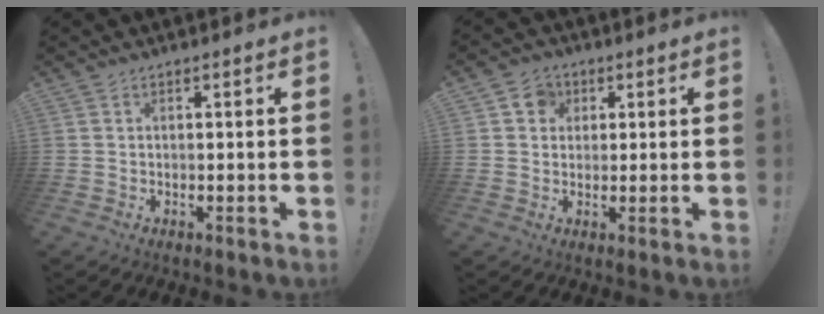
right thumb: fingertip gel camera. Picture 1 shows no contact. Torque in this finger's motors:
{"motor_torque": [0.00, 0.00, 0.03, -0.01, 0.00]}